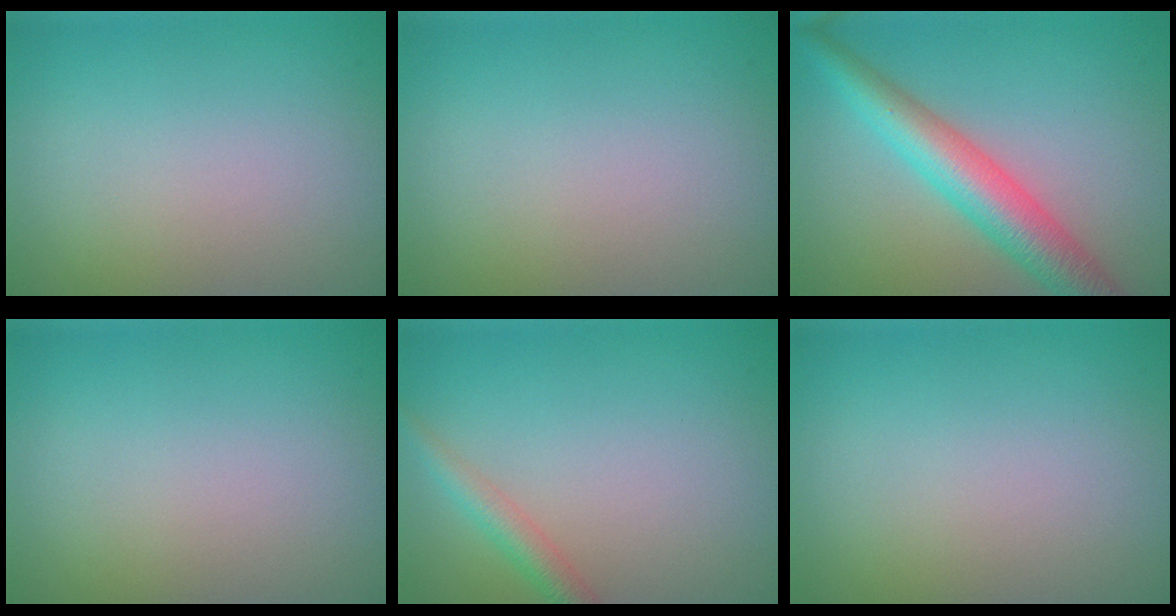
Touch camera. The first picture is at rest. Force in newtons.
{"total": 0.0}
{"total": 6.5, "press": 6.5, "slide": 0.1}
{"total": 0.0}
{"total": 2.2, "press": 2.2, "slide": 0.1}
{"total": 0.0}